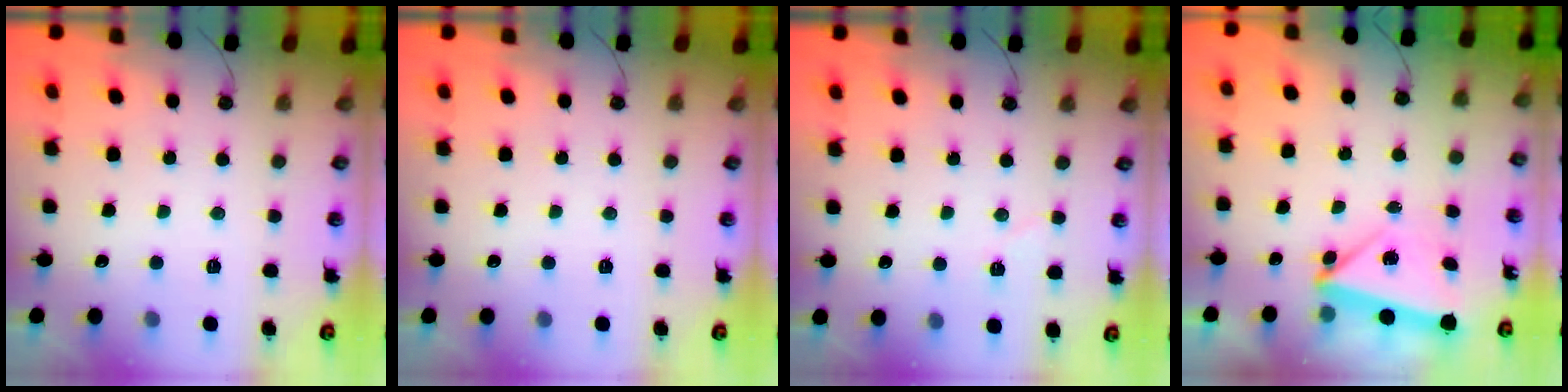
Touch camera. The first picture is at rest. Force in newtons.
{"total": 0.0}
{"total": 4.2, "press": 4.0, "slide": 1.4}
{"total": 5.9, "press": 5.9, "slide": 0.7}